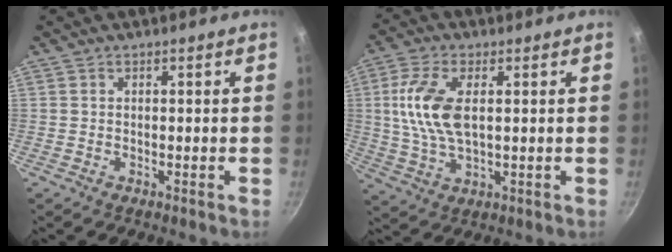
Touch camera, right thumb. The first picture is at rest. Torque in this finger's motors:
{"motor_torque": [-0.12, 0.40, 1.18, 0.27, 0.39]}